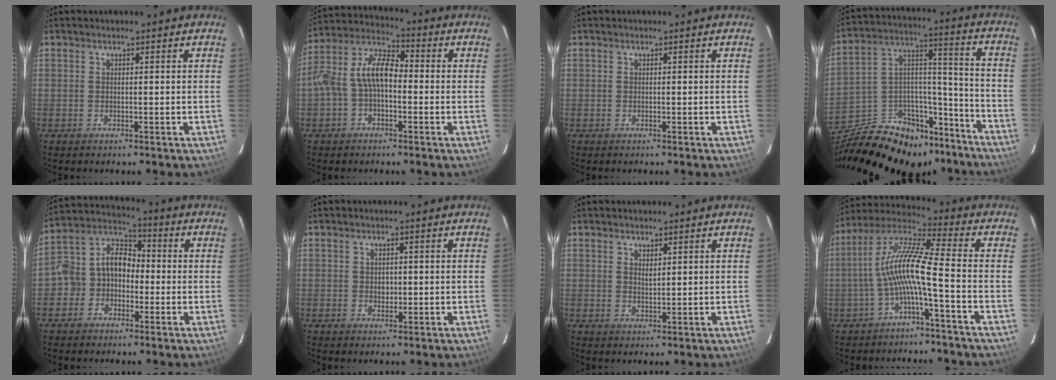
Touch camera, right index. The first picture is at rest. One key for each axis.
{"total": 9.3, "fx": -1.6, "fy": 5.4, "fz": 7.4, "tx": -0.158, "ty": 0.029, "tz": -0.036}
{"total": 0.0}
{"total": 28.3, "fx": -20.2, "fy": 15.0, "fz": 12.9, "tx": -0.265, "ty": 0.064, "tz": -0.281}
{"total": 8.9, "fx": -2.8, "fy": 7.4, "fz": 4.0, "tx": -0.085, "ty": 0.039, "tz": -0.057}
{"total": 1.6, "fx": -0.1, "fy": 1.4, "fz": 0.6, "tx": -0.009, "ty": 0.002, "tz": -0.001}
{"total": 1.6, "fx": 0.9, "fy": 0.8, "fz": 1.1, "tx": -0.018, "ty": 0.001, "tz": 0.017}
{"total": 10.2, "fx": -3.1, "fy": 0.3, "fz": 9.7, "tx": -0.207, "ty": 0.019, "tz": -0.063}